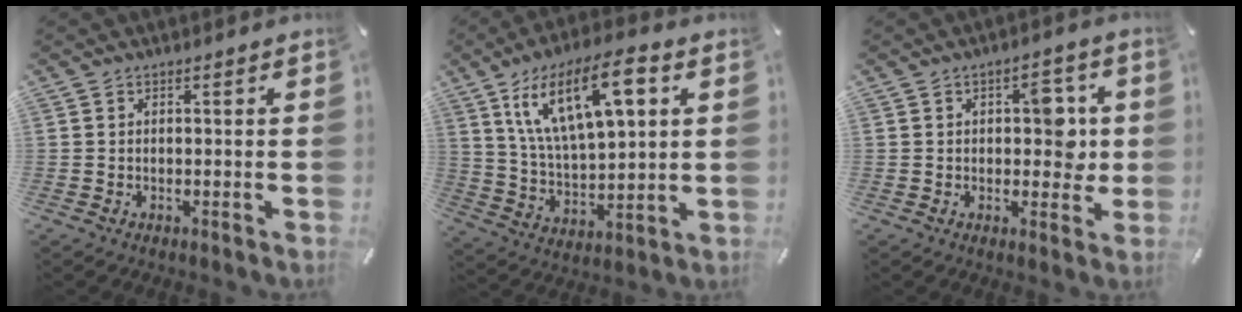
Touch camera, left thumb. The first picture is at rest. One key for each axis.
{"total": 18.1, "fx": 8.6, "fy": 7.7, "fz": 14.0, "tx": -0.275, "ty": -0.012, "tz": 0.140}
{"total": 7.8, "fx": 0.9, "fy": 4.8, "fz": 6.0, "tx": -0.061, "ty": -0.006, "tz": 0.006}